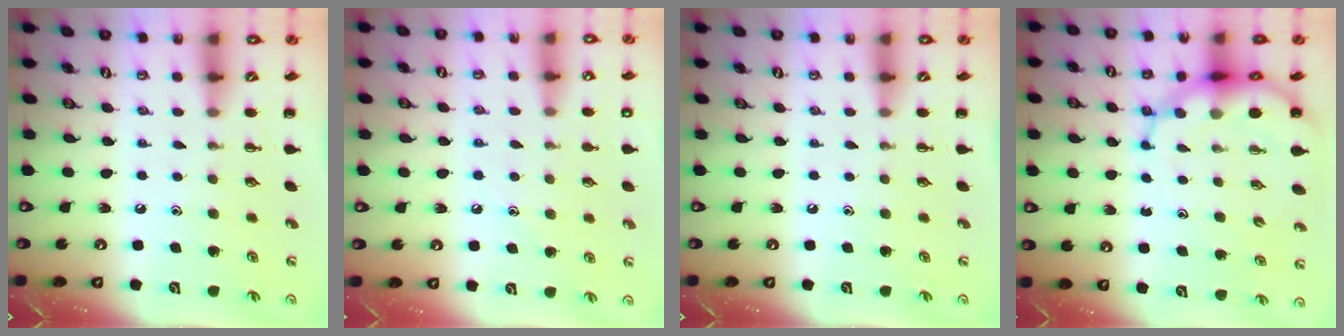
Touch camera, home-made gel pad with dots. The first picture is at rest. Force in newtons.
{"total": 7.8, "press": 7.5, "slide": 2.2}
{"total": 0.0}
{"total": 10.0, "press": 9.5, "slide": 3.0}